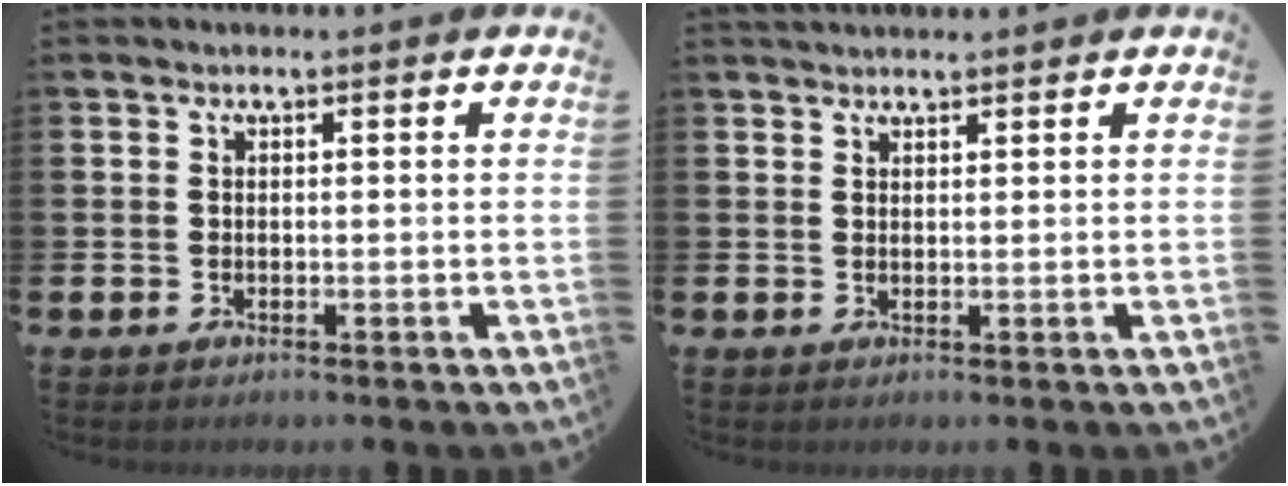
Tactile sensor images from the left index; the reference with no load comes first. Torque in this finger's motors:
{"motor_torque": [0.33, -0.35, 0.03, 0.07]}